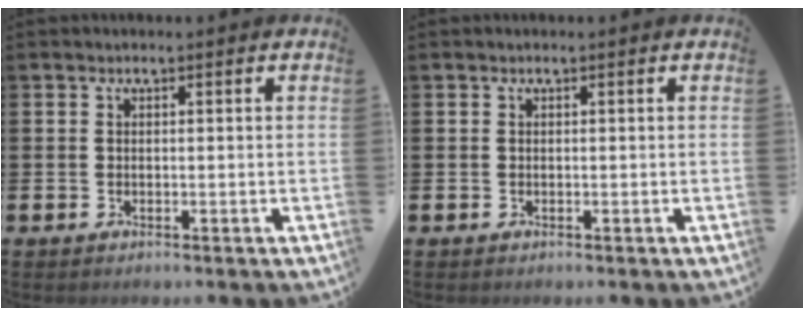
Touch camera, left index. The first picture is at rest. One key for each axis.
{"total": 0.0}